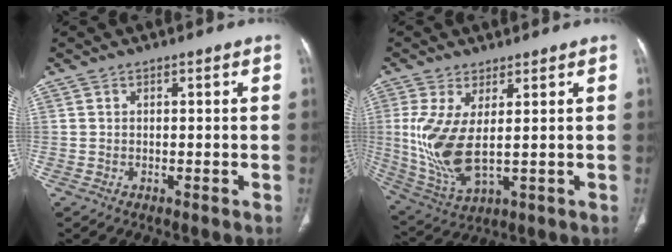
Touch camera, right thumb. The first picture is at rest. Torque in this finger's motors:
{"motor_torque": [-0.53, 0.86, 0.92, 0.02, 0.16]}